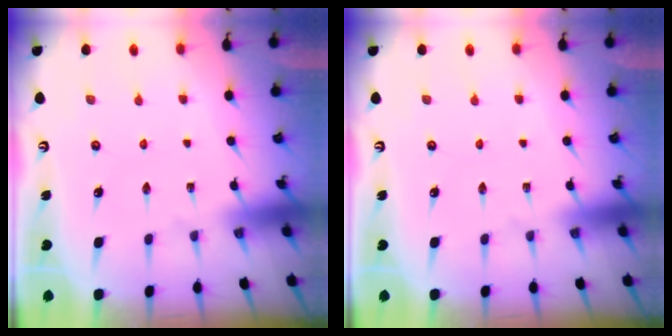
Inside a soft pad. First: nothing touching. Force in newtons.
{"total": 0.0}